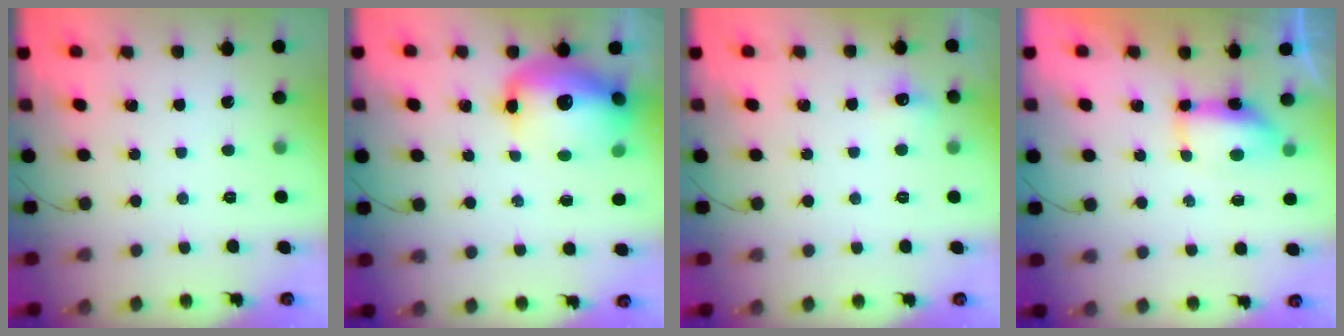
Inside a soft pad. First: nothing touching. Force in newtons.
{"total": 17.1, "press": 16.6, "slide": 4.1}
{"total": 5.1, "press": 4.9, "slide": 1.4}
{"total": 6.6, "press": 6.6, "slide": 0.4}